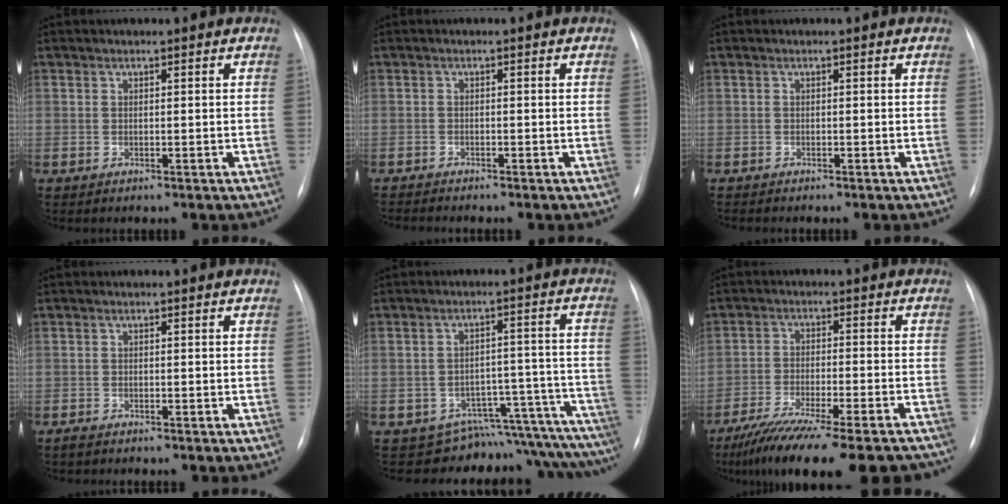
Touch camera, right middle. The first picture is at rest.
{"total": 3.3, "force": [-3.1, 0.2, 1.1], "torque": [-0.013, -0.008, -0.045]}
{"total": 1.2, "force": [-1.0, 0.2, 0.4], "torque": [-0.006, -0.003, -0.014]}
{"total": 1.4, "force": [-1.2, 0.3, 0.5], "torque": [-0.011, -0.003, -0.018]}
{"total": 15.0, "force": [-14.6, 3.0, 1.5], "torque": [0.018, 0.067, -0.177]}
{"total": 22.4, "force": [-18.9, 3.0, 11.6], "torque": [-0.146, -0.031, -0.270]}